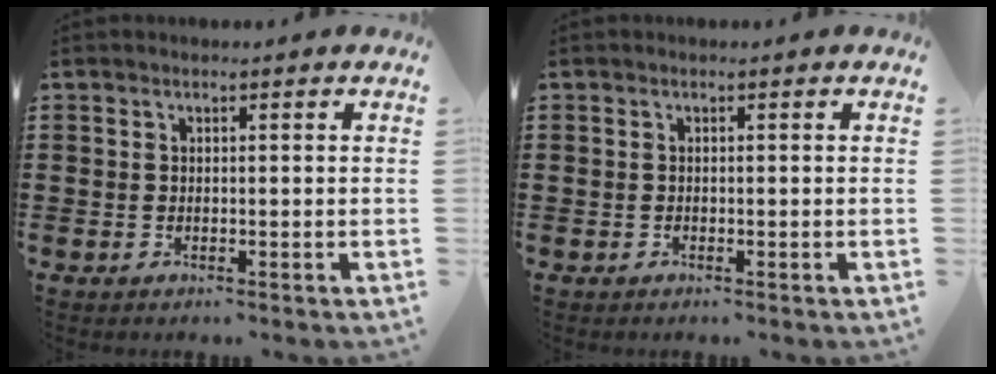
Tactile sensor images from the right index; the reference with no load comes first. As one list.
[{"total": 0.0}]